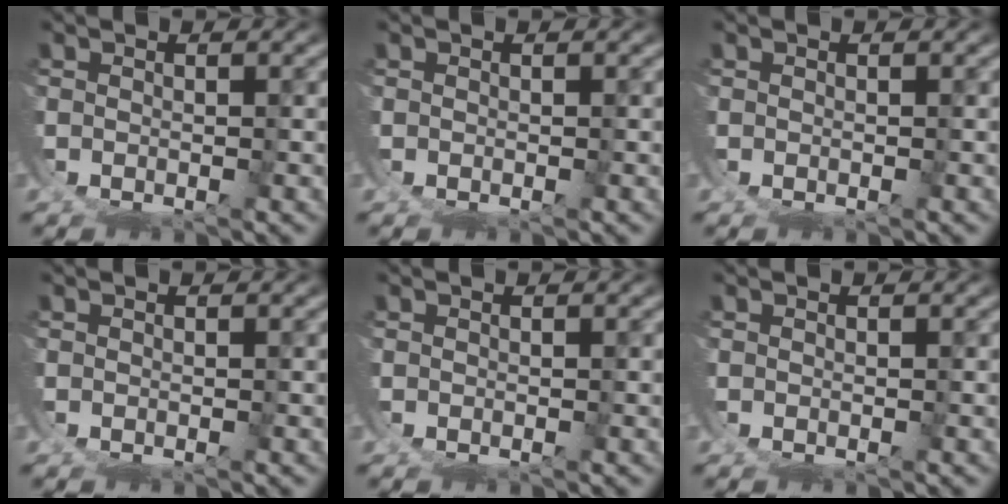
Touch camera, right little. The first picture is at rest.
{"total": 0.0}
{"total": 0.0}
{"total": 0.0}
{"total": 0.0}
{"total": 0.0}